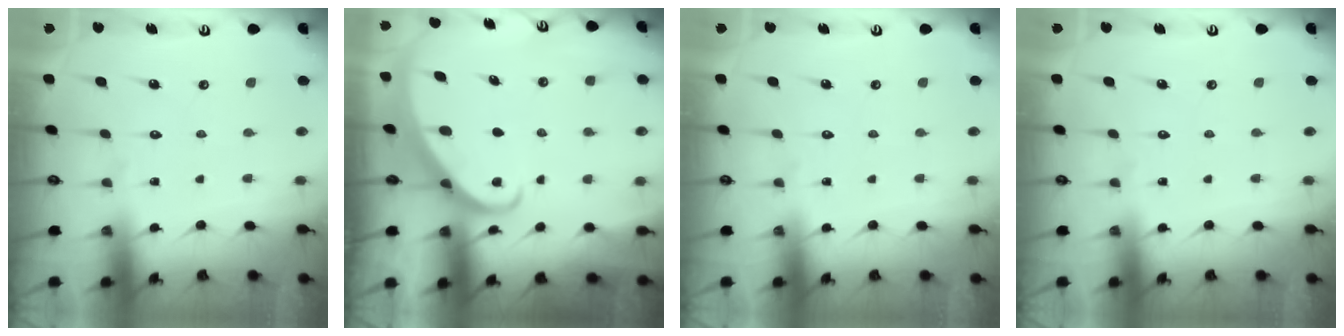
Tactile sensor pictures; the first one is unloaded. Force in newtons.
{"total": 2.6, "press": 2.6, "slide": 0.3}
{"total": 0.0}
{"total": 0.0}